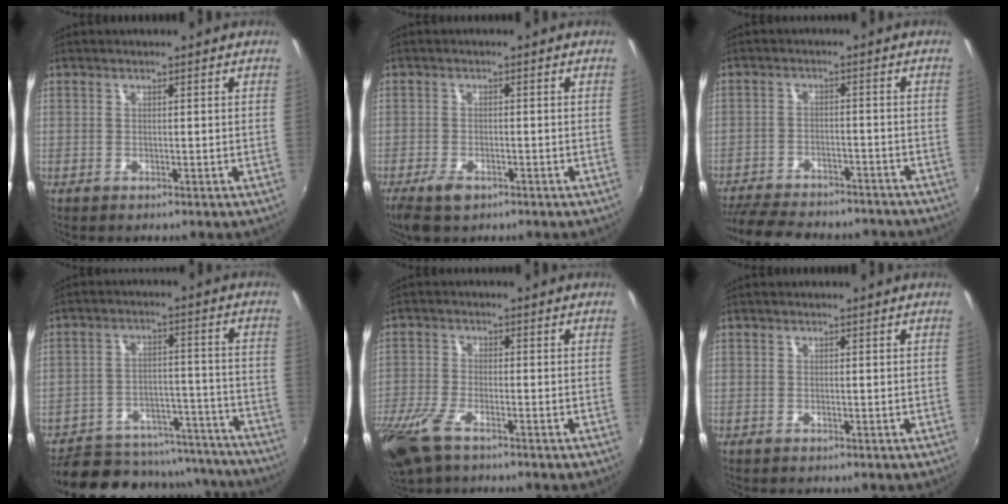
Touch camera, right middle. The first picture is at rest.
{"total": 5.1, "force": [-3.4, 2.3, 3.0], "torque": [-0.076, -0.017, -0.062]}
{"total": 18.1, "force": [-15.6, 5.4, 7.5], "torque": [-0.160, -0.018, -0.217]}
{"total": 25.0, "force": [-21.6, 9.4, 8.3], "torque": [-0.164, 0.034, -0.267]}
{"total": 10.9, "force": [-7.1, 4.0, 7.3], "torque": [-0.177, -0.038, -0.140]}
{"total": 0.0}